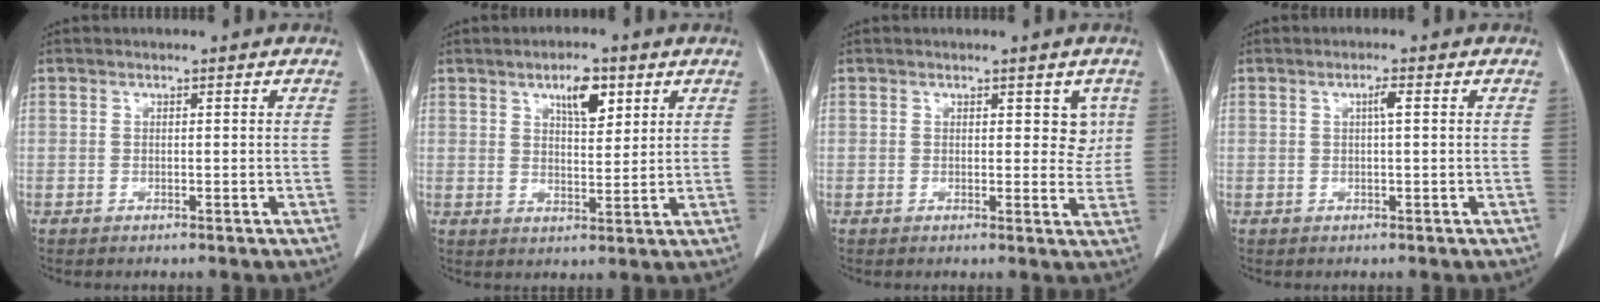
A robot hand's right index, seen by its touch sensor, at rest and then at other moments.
{"total": 5.8, "force": [3.1, 2.1, 4.4], "torque": [-0.074, 0.001, 0.051]}
{"total": 3.5, "force": [1.4, 2.1, 2.4], "torque": [-0.016, 0.000, 0.015]}
{"total": 1.5, "force": [0.3, 0.0, 1.5], "torque": [-0.028, 0.003, 0.005]}